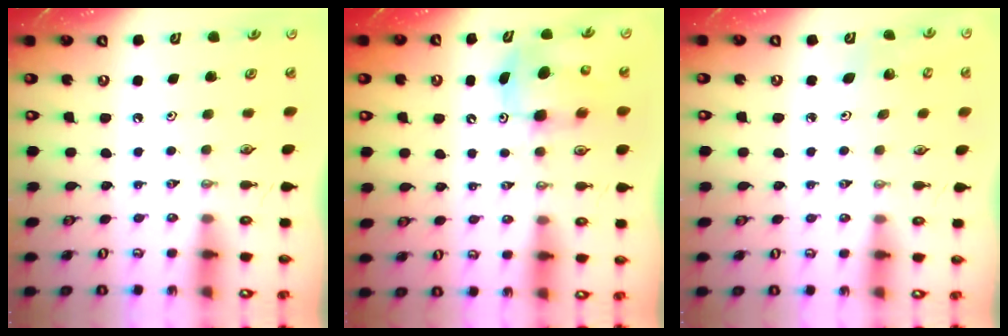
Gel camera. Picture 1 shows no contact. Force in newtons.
{"total": 8.6, "press": 8.4, "slide": 1.8}
{"total": 3.6, "press": 3.3, "slide": 1.4}